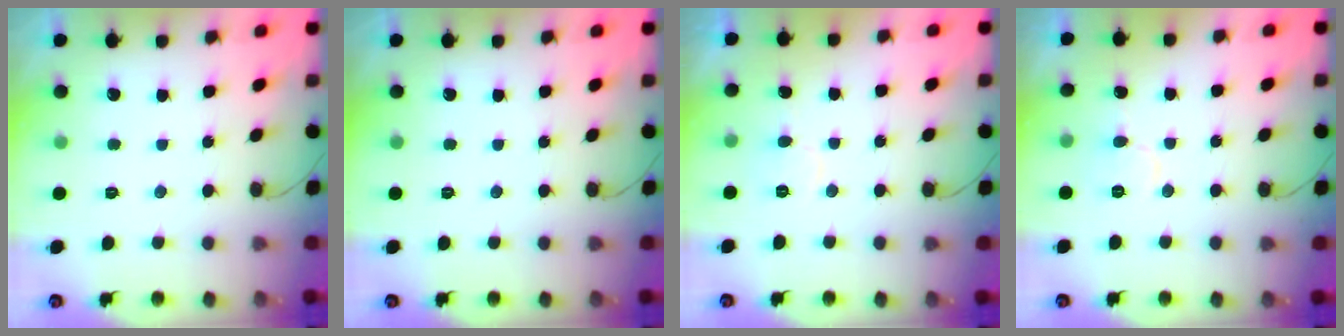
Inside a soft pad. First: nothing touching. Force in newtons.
{"total": 0.0}
{"total": 6.3, "press": 6.2, "slide": 0.6}
{"total": 6.4, "press": 6.4, "slide": 0.6}